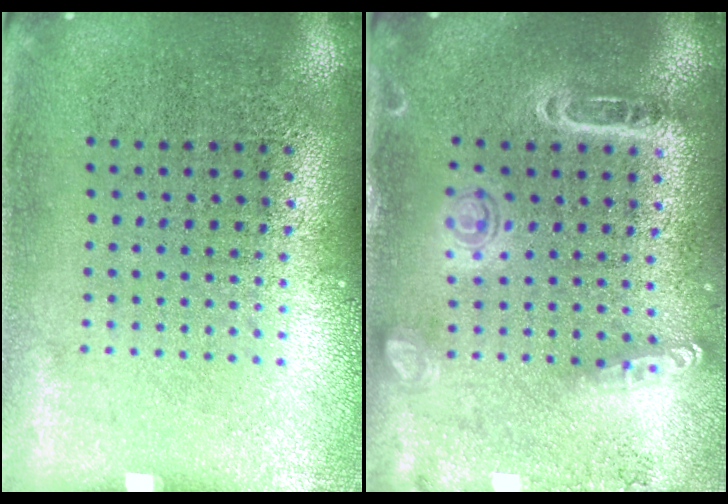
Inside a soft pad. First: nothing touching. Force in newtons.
{"total": 1.5, "press": 1.4, "slide": 0.4}